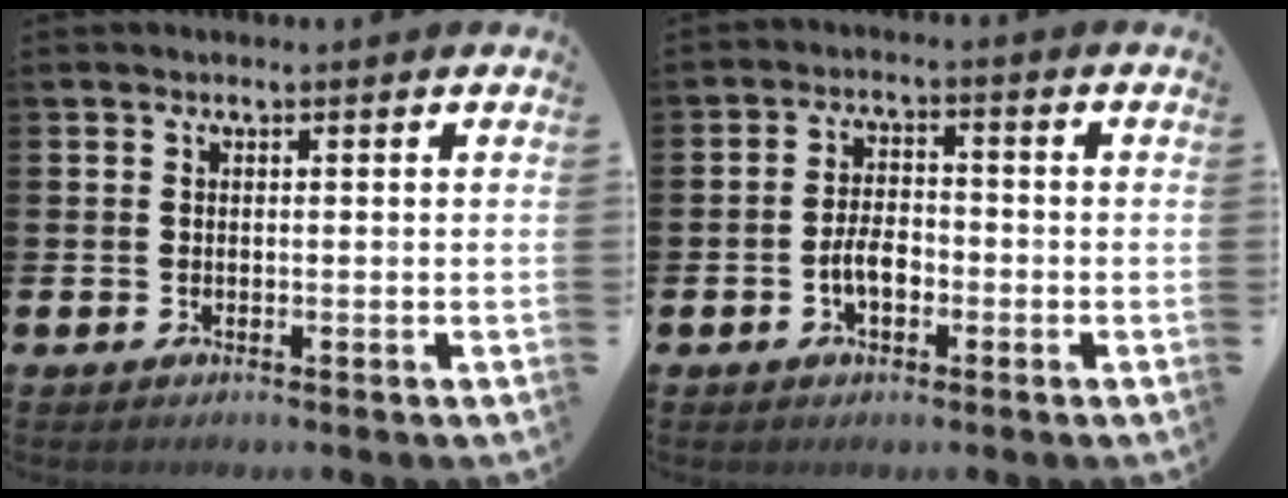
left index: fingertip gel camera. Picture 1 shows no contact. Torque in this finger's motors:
{"motor_torque": [0.34, 0.01, 0.11, 0.15]}